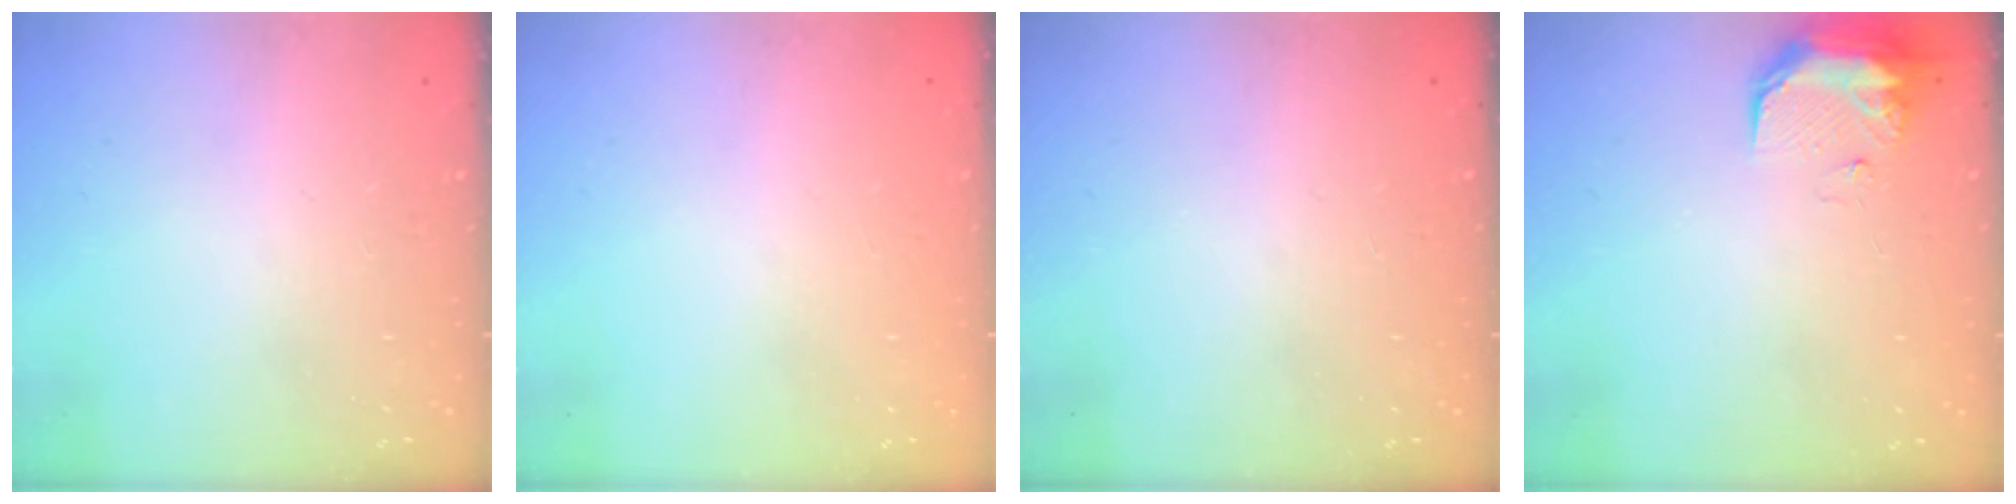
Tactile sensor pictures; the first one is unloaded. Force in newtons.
{"total": 0.0}
{"total": 0.0}
{"total": 8.8, "press": 8.7, "slide": 1.2}